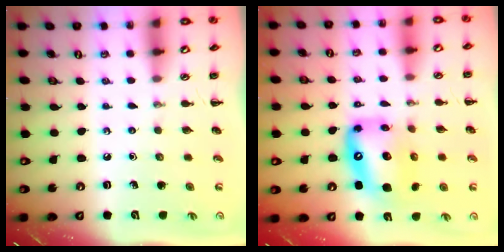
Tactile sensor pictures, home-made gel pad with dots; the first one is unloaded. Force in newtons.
{"total": 13.6, "press": 13.2, "slide": 3.4}